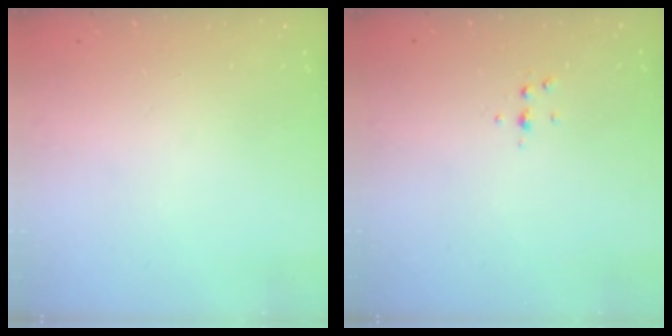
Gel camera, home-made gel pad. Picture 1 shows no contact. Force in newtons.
{"total": 4.1, "press": 4.0, "slide": 0.9}